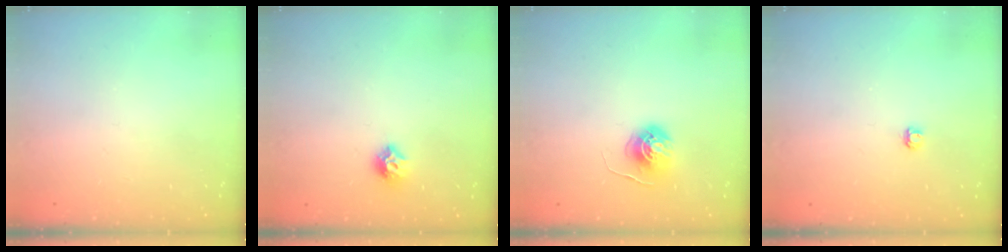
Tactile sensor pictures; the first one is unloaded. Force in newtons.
{"total": 8.2, "press": 8.2, "slide": 0.3}
{"total": 5.5, "press": 5.5, "slide": 0.3}
{"total": 2.9, "press": 2.9, "slide": 0.3}